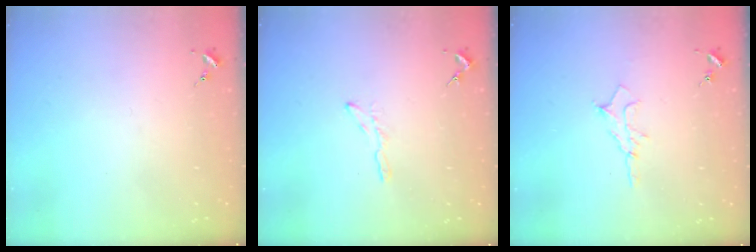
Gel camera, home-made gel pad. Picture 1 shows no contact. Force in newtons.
{"total": 3.8, "press": 3.7, "slide": 0.4}
{"total": 6.2, "press": 6.1, "slide": 0.8}